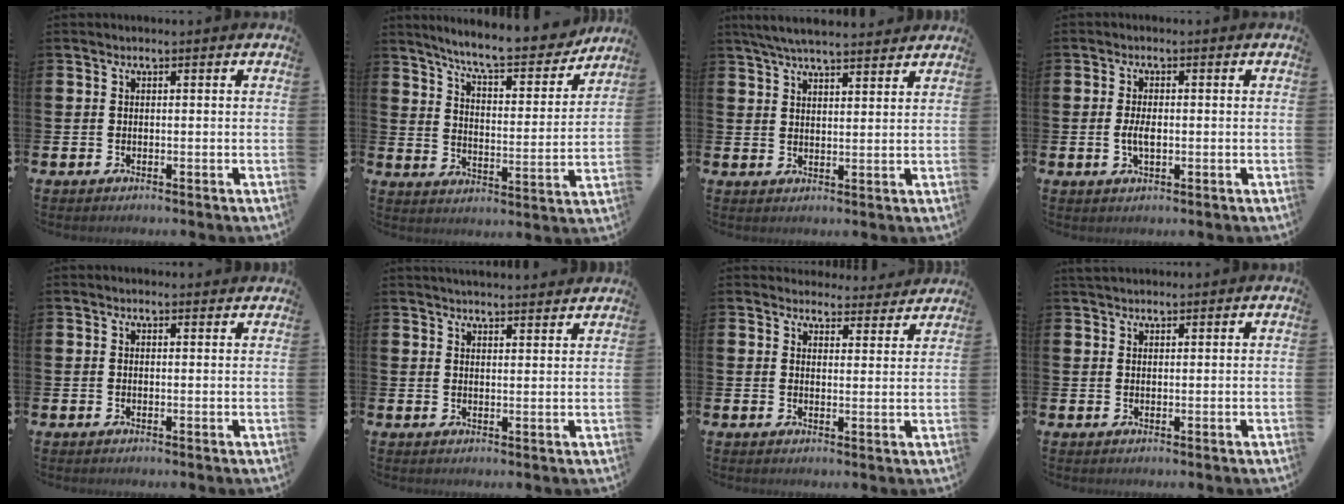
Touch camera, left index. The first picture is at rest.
{"total": 9.0, "force": [8.3, 1.1, 3.3], "torque": [-0.081, -0.058, 0.140]}
{"total": 5.6, "force": [5.3, 0.7, 1.7], "torque": [-0.048, -0.014, 0.097]}
{"total": 2.8, "force": [-0.2, 1.3, 2.4], "torque": [-0.043, 0.001, -0.006]}
{"total": 0.7, "force": [0.6, 0.2, 0.2], "torque": [0.011, -0.003, 0.008]}
{"total": 3.4, "force": [3.4, 0.0, 0.0], "torque": [-0.003, -0.020, 0.061]}
{"total": 4.0, "force": [3.8, 1.1, -0.1], "torque": [0.004, -0.029, 0.066]}
{"total": 1.7, "force": [1.6, 0.5, 0.2], "torque": [0.007, -0.002, 0.026]}